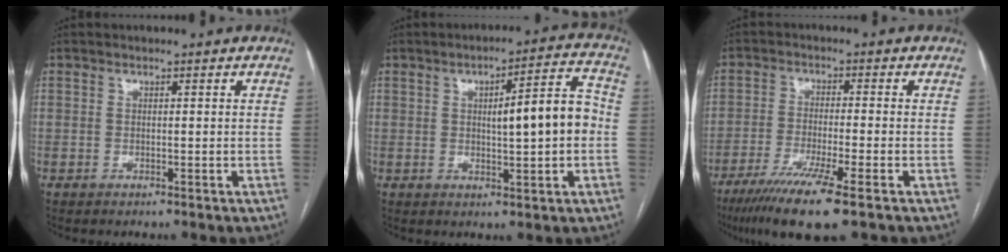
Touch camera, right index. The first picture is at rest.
{"total": 9.4, "force": [0.1, 1.5, 9.2], "torque": [-0.129, 0.022, 0.003]}
{"total": 10.7, "force": [-6.8, -0.1, 8.2], "torque": [-0.143, -0.030, -0.115]}